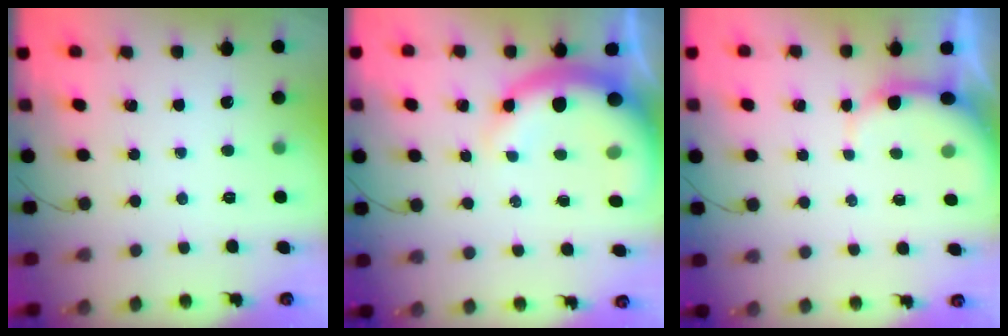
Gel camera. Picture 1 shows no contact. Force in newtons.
{"total": 13.3, "press": 12.9, "slide": 2.9}
{"total": 4.8, "press": 4.7, "slide": 0.8}